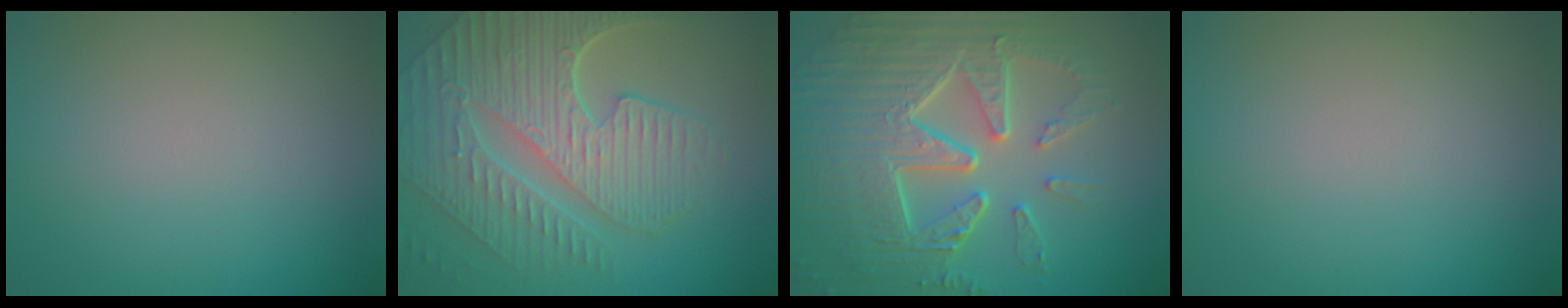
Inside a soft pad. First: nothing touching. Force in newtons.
{"total": 9.1, "press": 6.1, "slide": 6.7}
{"total": 9.8, "press": 6.6, "slide": 7.2}
{"total": 0.0}